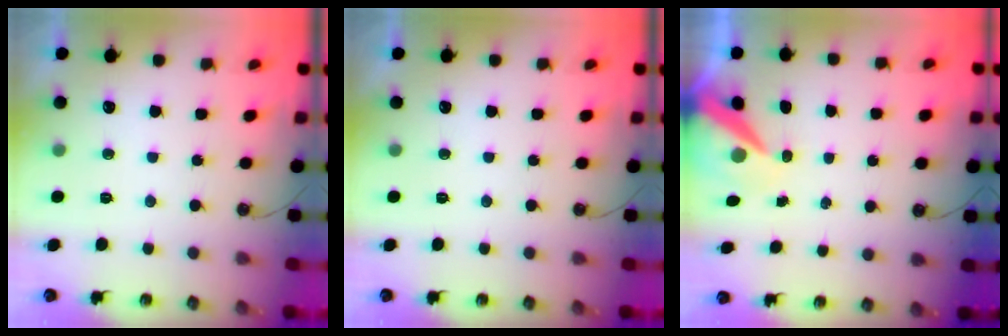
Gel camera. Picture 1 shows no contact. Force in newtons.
{"total": 0.0}
{"total": 9.3, "press": 9.2, "slide": 1.1}